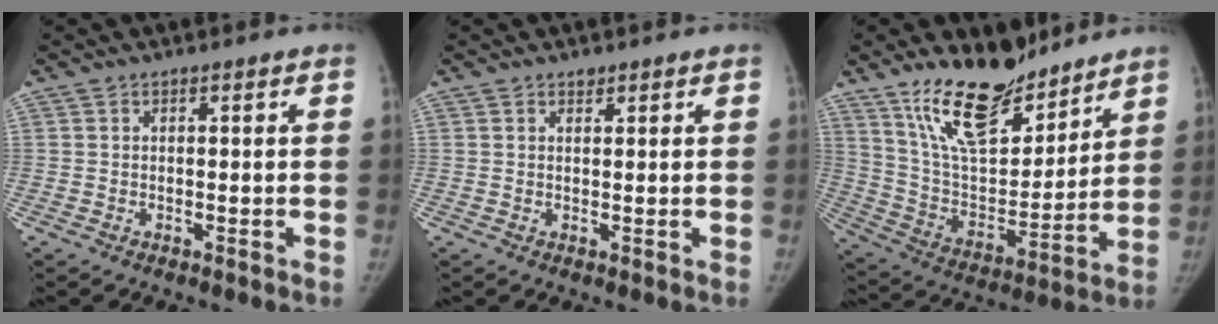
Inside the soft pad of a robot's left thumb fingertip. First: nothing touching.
{"total": 1.0, "force": [0.8, 0.5, 0.3], "torque": [0.001, -0.006, 0.011]}
{"total": 19.6, "force": [14.5, 8.2, 10.3], "torque": [-0.133, -0.086, 0.261]}